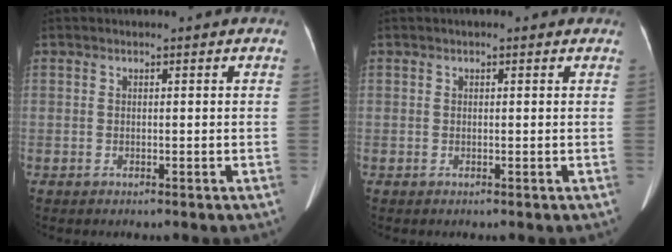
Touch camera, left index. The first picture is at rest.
{"total": 0.9, "force": [0.6, 0.4, 0.5], "torque": [-0.010, 0.011, 0.003]}